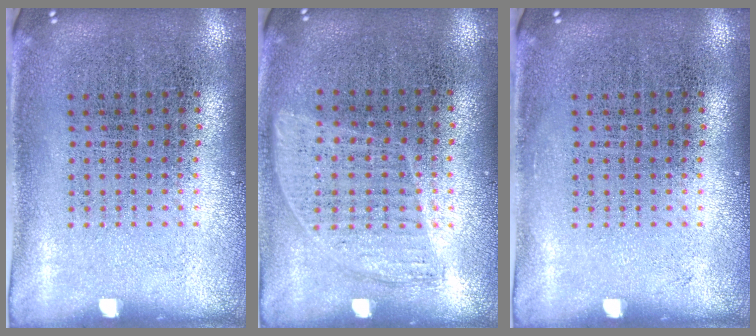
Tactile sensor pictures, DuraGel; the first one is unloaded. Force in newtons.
{"total": 0.9, "press": 0.8, "slide": 0.4}
{"total": 0.0}